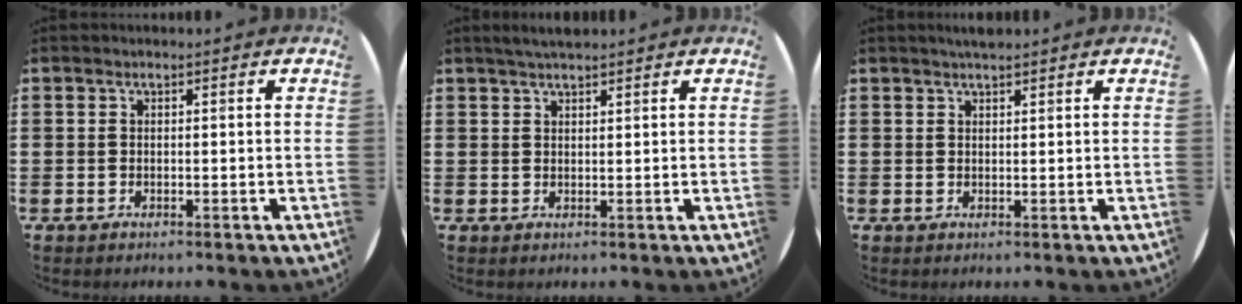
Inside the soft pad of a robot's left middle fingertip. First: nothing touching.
{"total": 1.9, "force": [1.7, 0.2, 0.7], "torque": [-0.017, 0.003, 0.033]}
{"total": 1.4, "force": [1.3, 0.1, 0.5], "torque": [-0.010, 0.001, 0.024]}